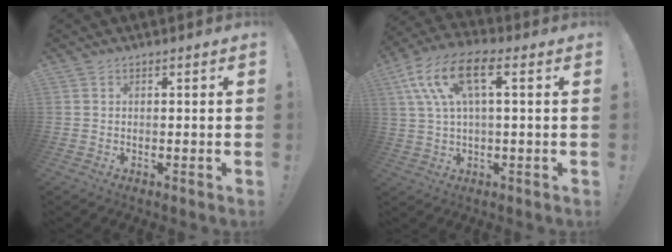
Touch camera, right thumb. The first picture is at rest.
{"total": 13.5, "force": [4.0, 6.1, 11.4], "torque": [-0.230, 0.006, 0.072]}